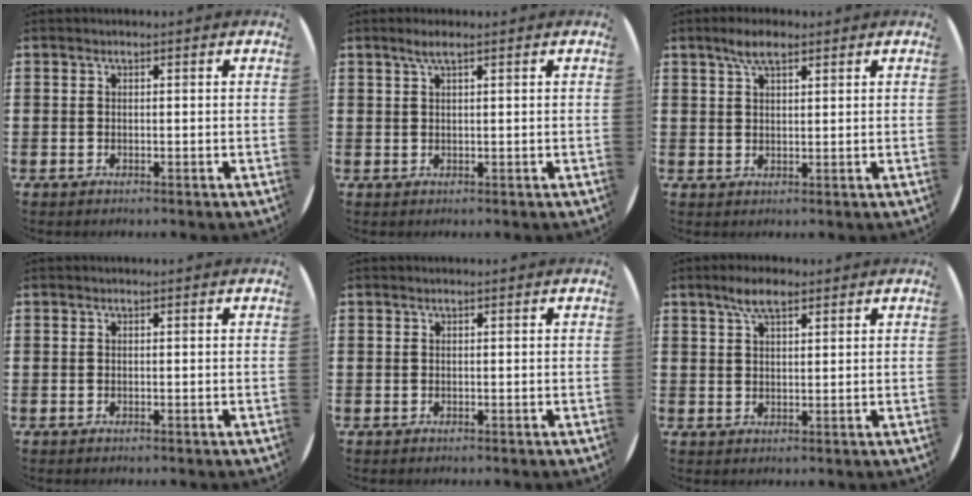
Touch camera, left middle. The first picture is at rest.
{"total": 1.8, "force": [1.0, 0.1, 1.5], "torque": [-0.030, 0.003, 0.017]}
{"total": 4.0, "force": [2.7, 1.4, 2.6], "torque": [-0.048, 0.004, 0.047]}
{"total": 0.0}
{"total": 0.0}
{"total": 4.5, "force": [3.0, 1.6, 2.9], "torque": [-0.054, 0.004, 0.052]}